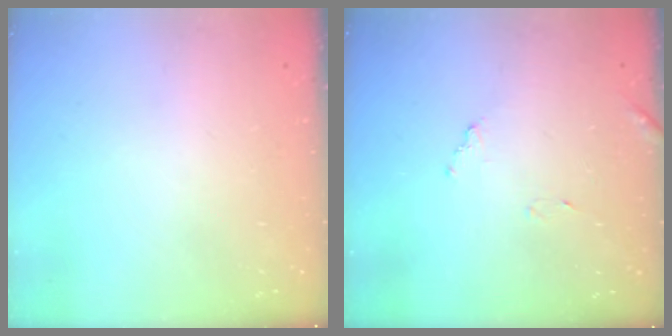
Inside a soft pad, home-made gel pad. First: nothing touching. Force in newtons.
{"total": 7.1, "press": 7.0, "slide": 0.4}